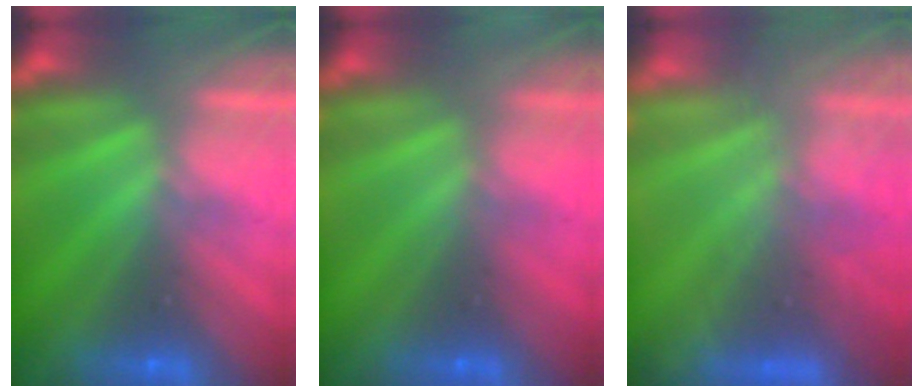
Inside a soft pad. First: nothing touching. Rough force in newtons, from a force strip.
{"total": 2.4}
{"total": 9.5}